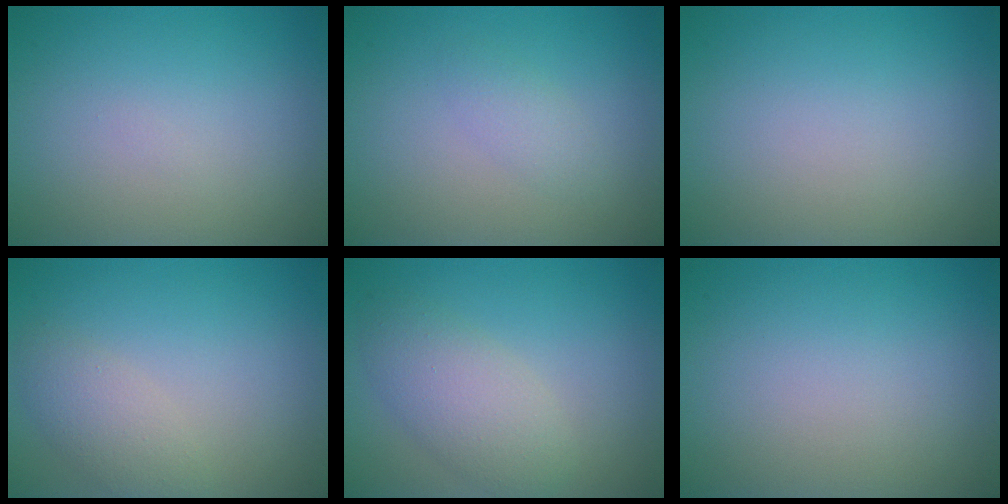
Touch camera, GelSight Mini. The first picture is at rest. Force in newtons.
{"total": 1.4, "press": 1.4, "slide": 0.1}
{"total": 0.0}
{"total": 2.4, "press": 2.4, "slide": 0.2}
{"total": 4.0, "press": 3.9, "slide": 0.1}
{"total": 0.0}